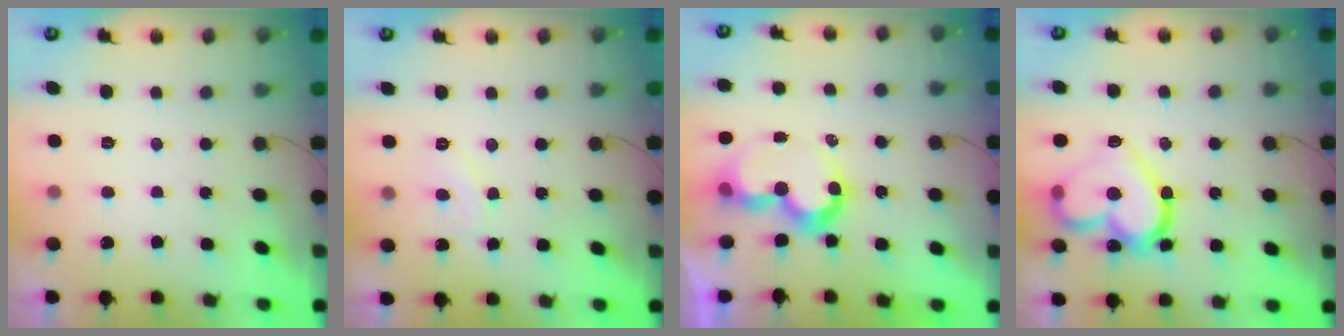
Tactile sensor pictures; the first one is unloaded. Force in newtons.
{"total": 5.4, "press": 5.3, "slide": 0.6}
{"total": 10.0, "press": 9.9, "slide": 1.0}
{"total": 20.2, "press": 20.1, "slide": 1.6}